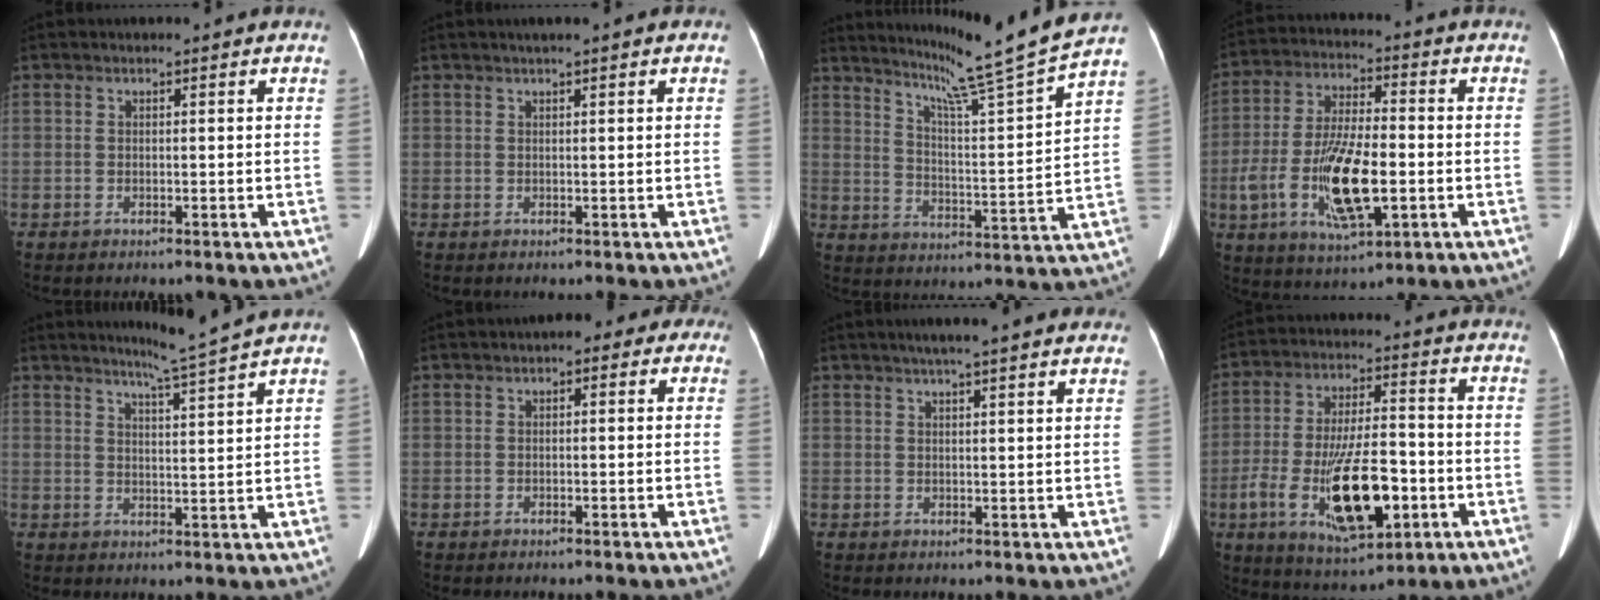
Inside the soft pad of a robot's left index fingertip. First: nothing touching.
{"total": 1.9, "force": [1.1, 0.1, 1.6], "torque": [-0.028, 0.014, 0.015]}
{"total": 15.1, "force": [13.3, -3.2, 6.5], "torque": [-0.111, -0.046, 0.194]}
{"total": 14.1, "force": [-3.3, 4.4, 13.0], "torque": [-0.263, -0.003, -0.053]}
{"total": 5.4, "force": [4.7, -1.9, 1.7], "torque": [-0.035, -0.017, 0.078]}
{"total": 3.2, "force": [0.6, 2.0, 2.5], "torque": [-0.019, 0.021, -0.008]}
{"total": 9.9, "force": [8.1, 0.6, 5.7], "torque": [-0.079, 0.027, 0.092]}
{"total": 16.0, "force": [-4.8, 5.2, 14.3], "torque": [-0.271, -0.007, -0.071]}